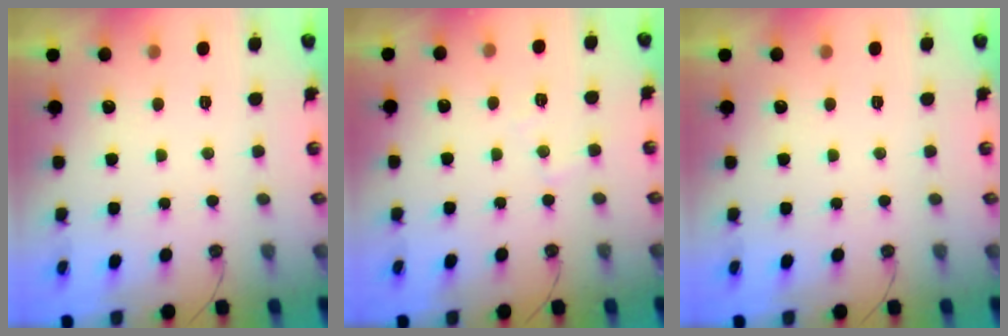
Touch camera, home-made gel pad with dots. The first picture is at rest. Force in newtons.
{"total": 5.6, "press": 5.5, "slide": 0.8}
{"total": 0.0}